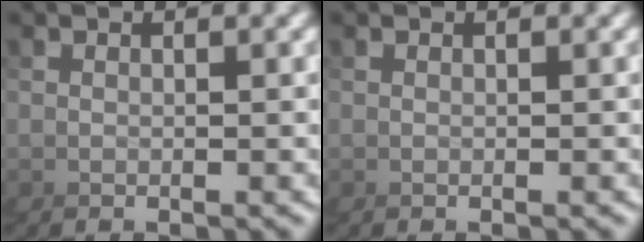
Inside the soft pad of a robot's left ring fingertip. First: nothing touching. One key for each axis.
{"total": 0.0}